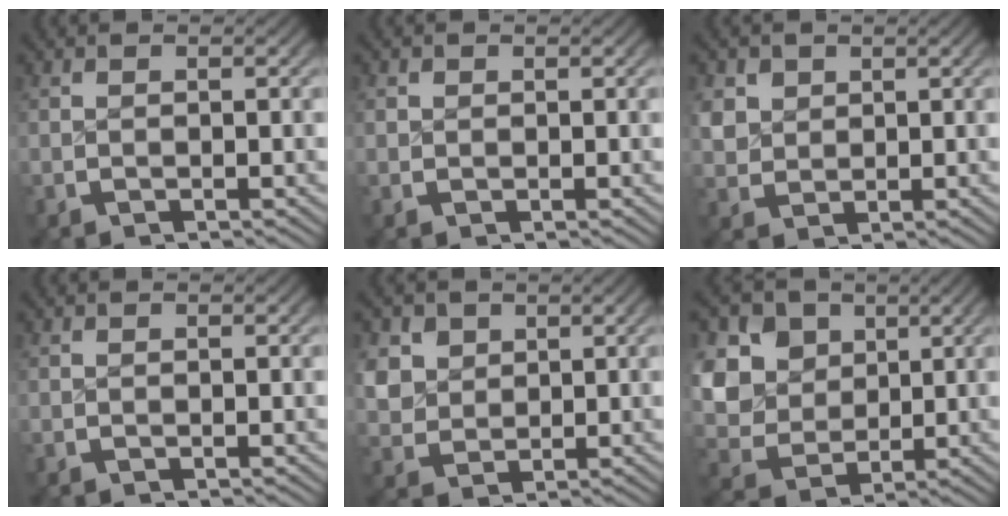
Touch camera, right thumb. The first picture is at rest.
{"total": 0.7, "force": [0.3, 0.6, 0.1], "torque": [-0.001, -0.004, 0.008]}
{"total": 3.6, "force": [1.2, 2.9, 1.6], "torque": [-0.047, -0.014, 0.037]}
{"total": 0.0}
{"total": 5.4, "force": [1.4, 4.5, 2.6], "torque": [-0.074, -0.025, 0.042]}
{"total": 13.1, "force": [1.4, 11.0, 6.9], "torque": [-0.168, -0.034, 0.023]}